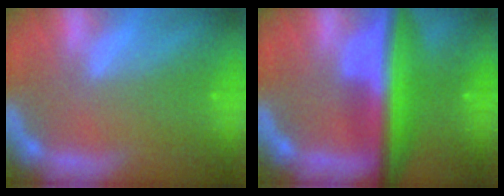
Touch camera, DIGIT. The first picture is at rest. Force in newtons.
{"total": 9.5}